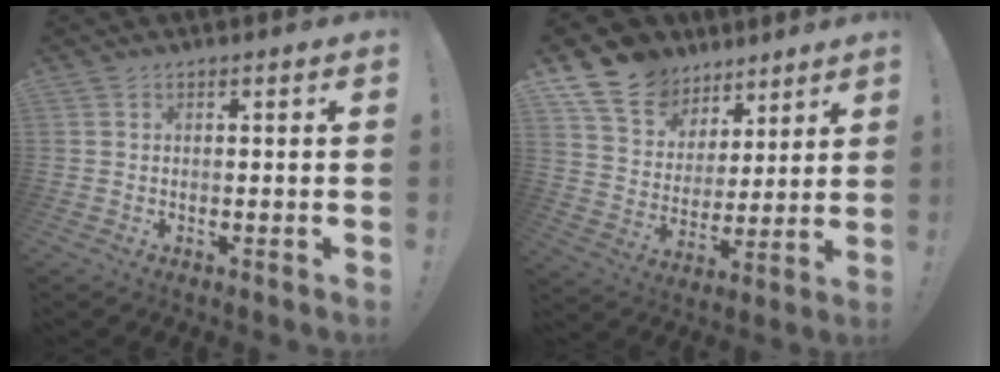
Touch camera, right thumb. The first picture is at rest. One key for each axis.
{"total": 15.0, "fx": 10.1, "fy": 10.3, "fz": 4.0, "tx": -0.064, "ty": -0.074, "tz": 0.202}